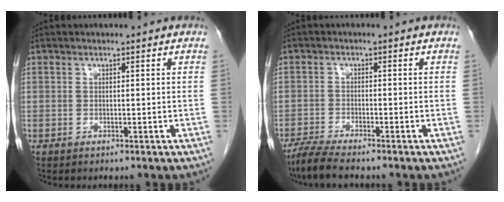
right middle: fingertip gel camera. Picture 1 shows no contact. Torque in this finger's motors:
{"motor_torque": [0.69, -0.56, 0.16, 0.04]}